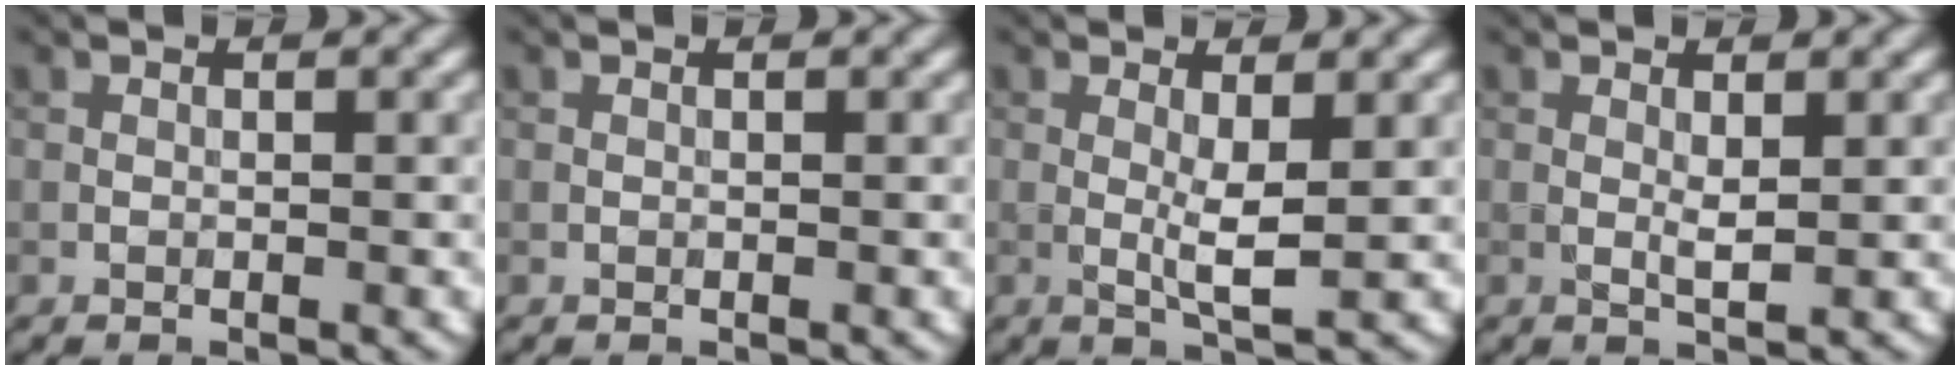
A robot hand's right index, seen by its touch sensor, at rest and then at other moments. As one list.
[{"total": 0.0}, {"total": 2.4, "force": [0.3, 0.3, 2.4], "torque": [-0.046, -0.007, 0.007]}, {"total": 1.0, "force": [0.4, 0.2, 0.9], "torque": [-0.021, -0.001, 0.008]}]